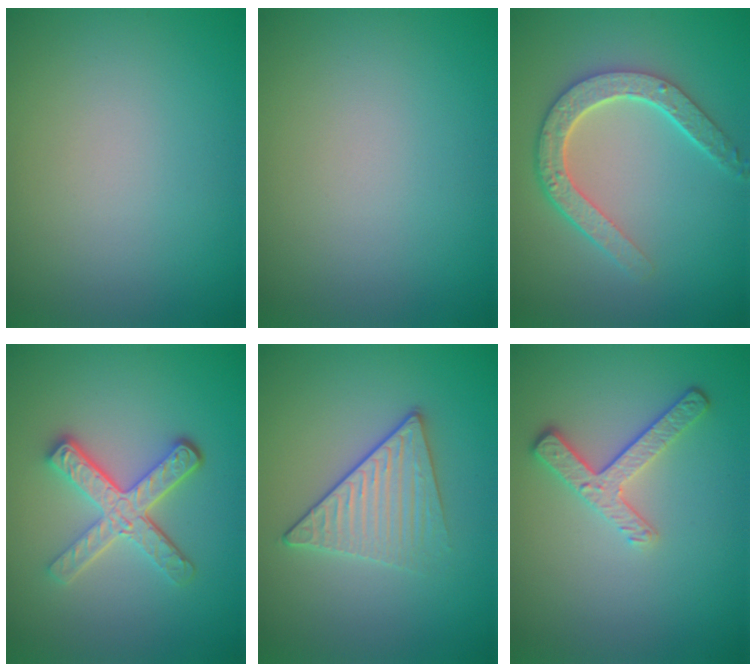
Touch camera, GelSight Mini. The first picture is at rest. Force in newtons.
{"total": 0.0}
{"total": 4.5, "press": 3.5, "slide": 2.7}
{"total": 4.5, "press": 3.3, "slide": 3.0}
{"total": 3.4, "press": 3.0, "slide": 1.4}
{"total": 2.7, "press": 2.3, "slide": 1.5}